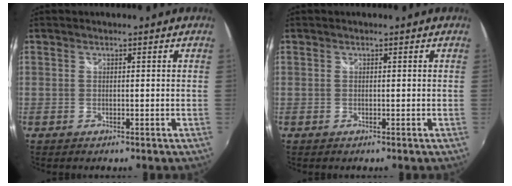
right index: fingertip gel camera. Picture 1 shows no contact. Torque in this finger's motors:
{"motor_torque": [-0.05, 0.08, -0.01, 0.00]}